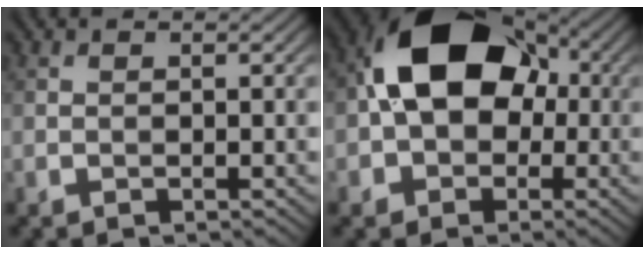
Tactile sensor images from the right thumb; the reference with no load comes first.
{"total": 13.6, "force": [0.9, 9.5, 9.6], "torque": [-0.162, 0.019, 0.005]}